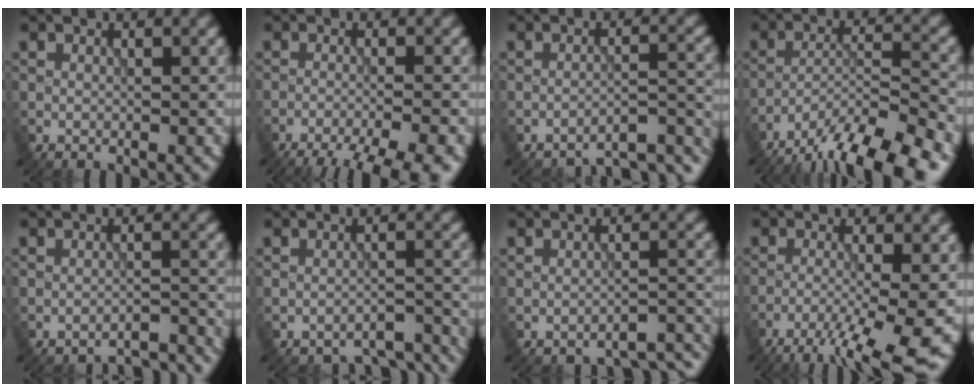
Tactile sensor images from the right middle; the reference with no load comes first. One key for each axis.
{"total": 9.2, "fx": -7.7, "fy": 1.9, "fz": 4.7, "tx": -0.063, "ty": -0.015, "tz": -0.102}
{"total": 5.0, "fx": -4.8, "fy": 0.6, "fz": 1.6, "tx": -0.016, "ty": -0.002, "tz": -0.067}
{"total": 11.6, "fx": -9.5, "fy": 2.3, "fz": 6.3, "tx": -0.098, "ty": -0.011, "tz": -0.153}
{"total": 4.1, "fx": -4.1, "fy": 0.4, "fz": 0.5, "tx": -0.002, "ty": 0.003, "tz": -0.048}
{"total": 4.7, "fx": -4.4, "fy": 1.2, "fz": 1.2, "tx": -0.010, "ty": -0.016, "tz": -0.042}
{"total": 2.8, "fx": -2.6, "fy": 0.4, "fz": 0.8, "tx": -0.005, "ty": -0.004, "tz": -0.033}
{"total": 6.7, "fx": -3.9, "fy": 0.8, "fz": 5.3, "tx": -0.083, "ty": -0.006, "tz": -0.073}